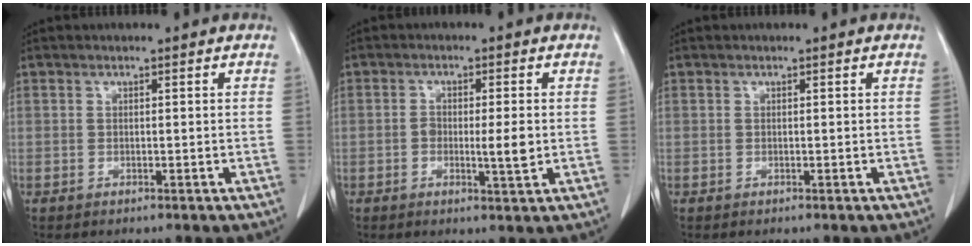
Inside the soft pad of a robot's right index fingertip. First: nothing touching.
{"total": 4.4, "force": [-0.5, 1.0, 4.3], "torque": [-0.072, -0.004, -0.008]}
{"total": 0.0}